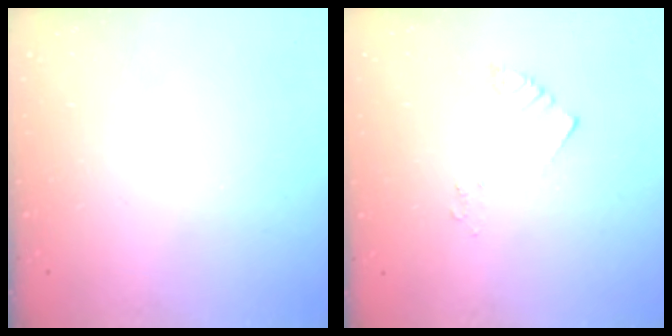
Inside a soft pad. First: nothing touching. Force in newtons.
{"total": 2.1, "press": 2.1, "slide": 0.3}